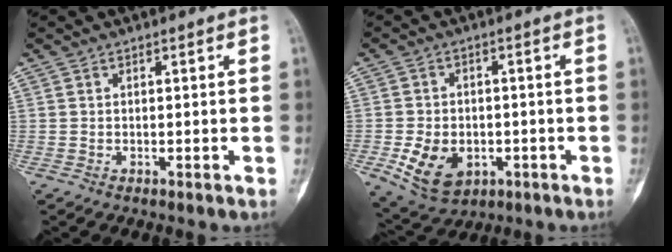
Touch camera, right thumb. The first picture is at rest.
{"total": 9.8, "force": [-2.8, 7.0, 6.3], "torque": [-0.097, 0.006, -0.033]}